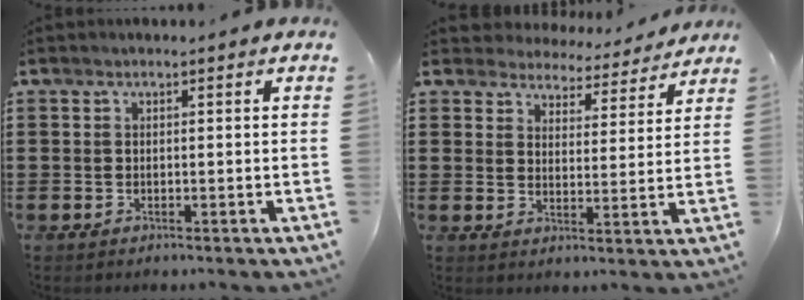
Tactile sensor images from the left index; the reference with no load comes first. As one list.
[{"total": 4.6, "force": [4.6, 0.5, -0.1], "torque": [-0.016, -0.036, 0.079]}]